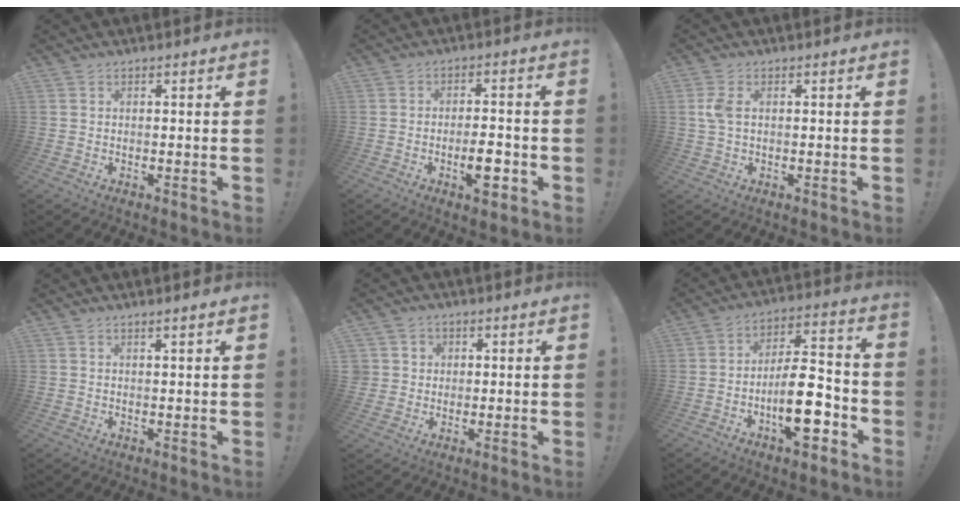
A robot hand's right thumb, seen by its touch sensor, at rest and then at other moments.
{"total": 7.0, "force": [-2.9, 2.3, 5.9], "torque": [-0.093, 0.010, -0.047]}
{"total": 4.0, "force": [0.7, 2.1, 3.3], "torque": [-0.064, 0.002, 0.009]}
{"total": 1.4, "force": [0.9, -0.4, 0.9], "torque": [-0.012, -0.002, 0.014]}
{"total": 4.2, "force": [1.1, 4.0, 0.6], "torque": [-0.012, -0.002, 0.021]}
{"total": 16.6, "force": [-6.3, 6.2, 14.0], "torque": [-0.233, 0.036, -0.100]}